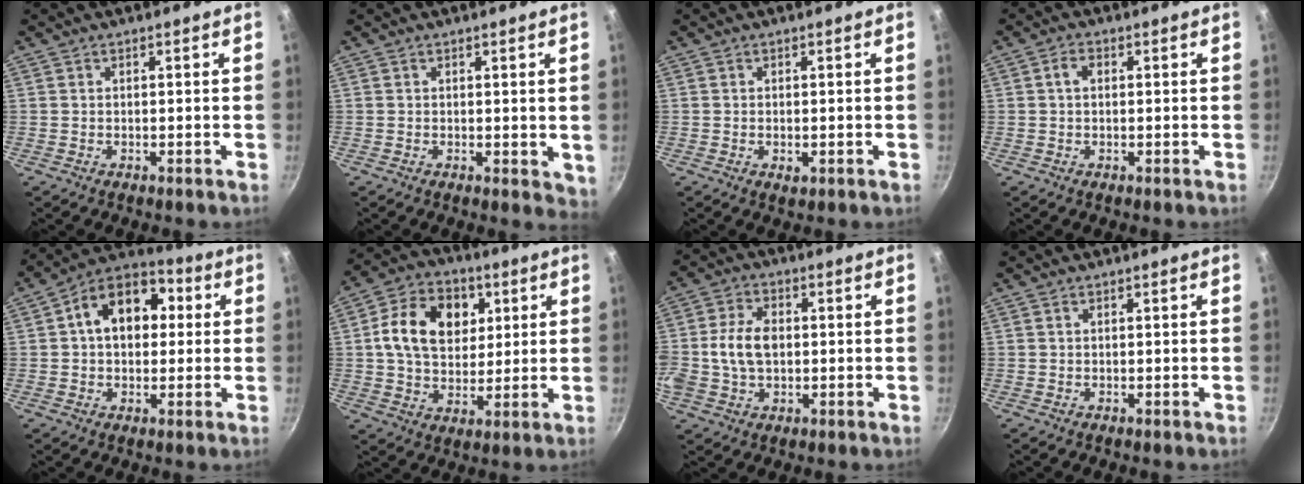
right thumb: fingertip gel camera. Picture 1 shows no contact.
{"total": 3.0, "force": [0.8, 1.8, 2.3], "torque": [-0.023, -0.003, 0.013]}
{"total": 1.6, "force": [-0.3, 0.9, 1.3], "torque": [-0.021, -0.003, -0.004]}
{"total": 2.2, "force": [0.3, 1.6, 1.6], "torque": [-0.026, 0.005, 0.003]}
{"total": 14.1, "force": [2.4, 9.9, 9.7], "torque": [-0.108, 0.029, 0.018]}
{"total": 15.5, "force": [4.0, 11.4, 9.7], "torque": [-0.137, 0.002, 0.057]}
{"total": 10.0, "force": [-0.1, 6.8, 7.3], "torque": [-0.137, 0.021, -0.009]}
{"total": 0.0}